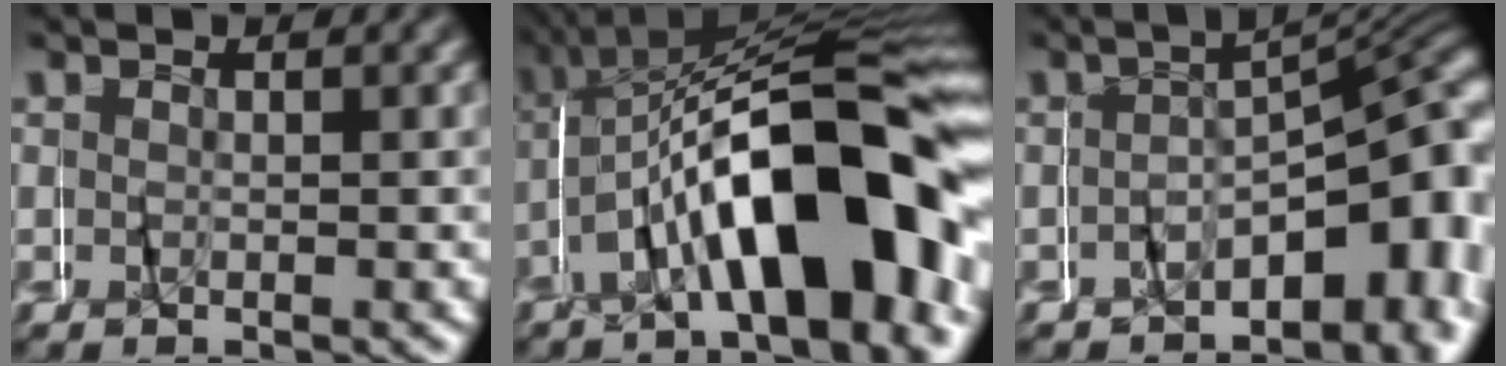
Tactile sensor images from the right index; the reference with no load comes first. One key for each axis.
{"total": 17.3, "fx": -3.1, "fy": 8.3, "fz": 14.8, "tx": -0.240, "ty": -0.007, "tz": -0.043}
{"total": 8.1, "fx": -3.3, "fy": 3.4, "fz": 6.5, "tx": -0.069, "ty": 0.010, "tz": -0.052}